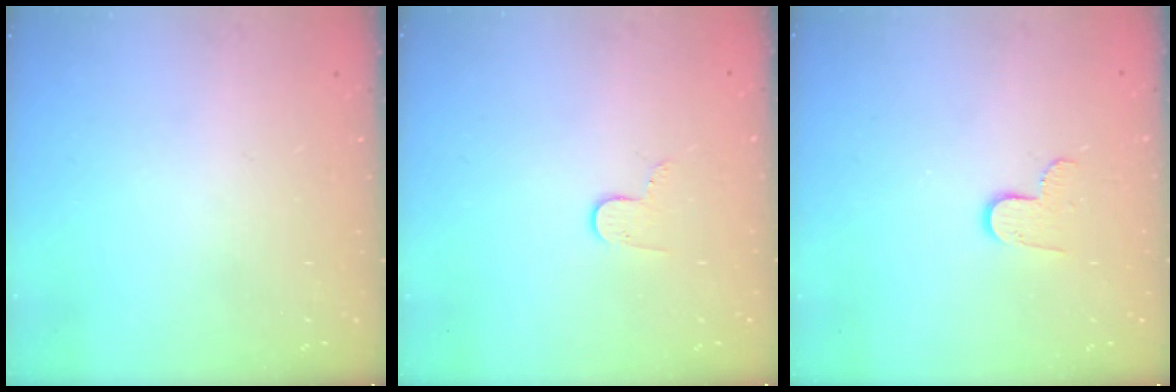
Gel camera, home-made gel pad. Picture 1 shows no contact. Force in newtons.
{"total": 4.6, "press": 4.5, "slide": 0.5}
{"total": 5.8, "press": 5.8, "slide": 0.3}